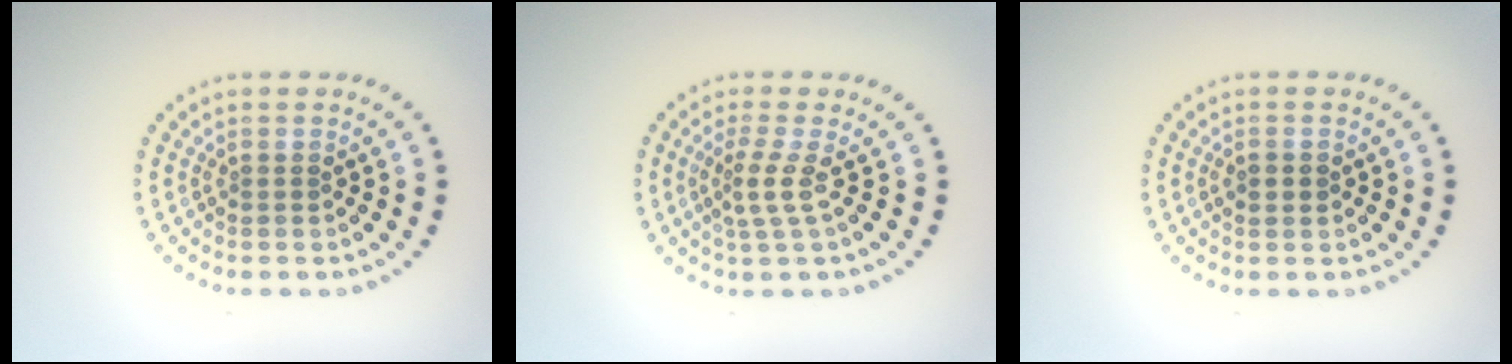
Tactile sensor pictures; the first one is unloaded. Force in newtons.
{"total": 2.3, "press": 1.4, "slide": 1.8}
{"total": 1.8, "press": 1.8, "slide": 0.1}